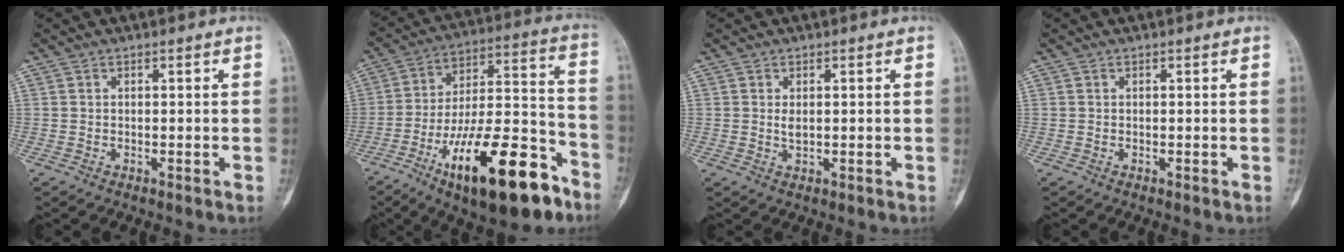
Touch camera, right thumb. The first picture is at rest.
{"total": 25.2, "force": [-13.5, 8.6, 19.5], "torque": [-0.297, 0.078, -0.212]}
{"total": 1.5, "force": [0.4, 0.8, 1.3], "torque": [-0.022, -0.004, 0.010]}
{"total": 0.0}